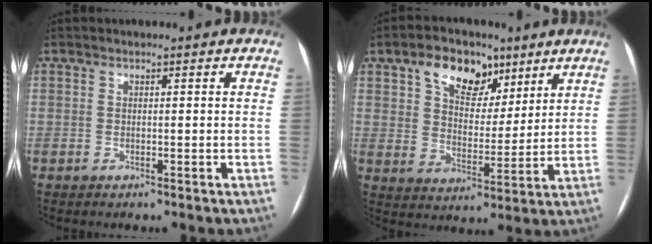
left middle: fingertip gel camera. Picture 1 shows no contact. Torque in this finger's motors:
{"motor_torque": [0.87, -0.48, 0.12, 0.06]}